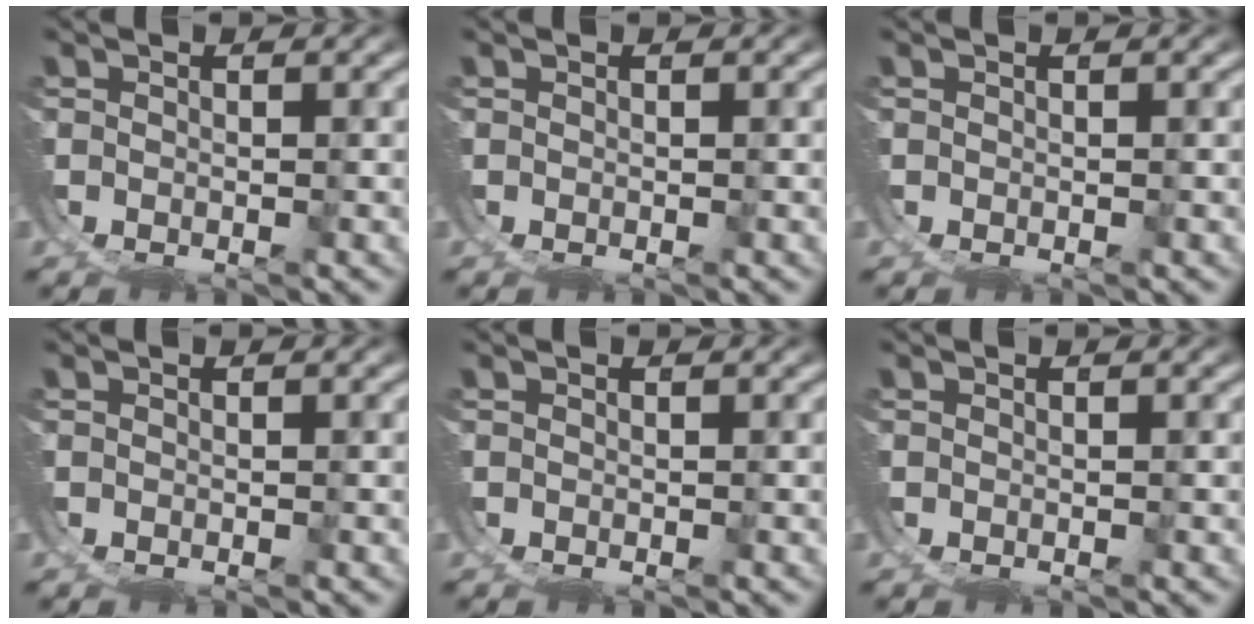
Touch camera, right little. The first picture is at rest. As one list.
[{"total": 0.0}, {"total": 0.0}, {"total": 0.0}, {"total": 0.0}, {"total": 0.0}]